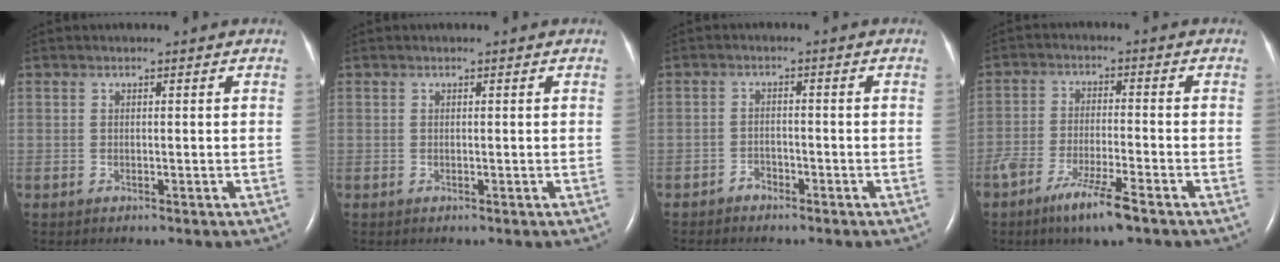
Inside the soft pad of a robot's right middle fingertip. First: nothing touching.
{"total": 0.0}
{"total": 1.7, "force": [-1.5, 0.9, 0.3], "torque": [-0.008, 0.003, -0.026]}
{"total": 7.5, "force": [-5.0, 0.6, 5.5], "torque": [-0.109, -0.014, -0.090]}